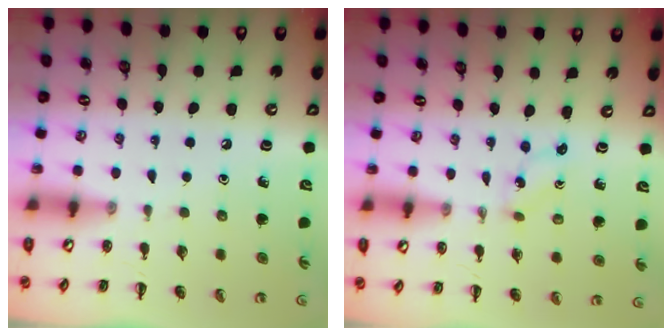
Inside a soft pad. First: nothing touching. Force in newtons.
{"total": 0.0}